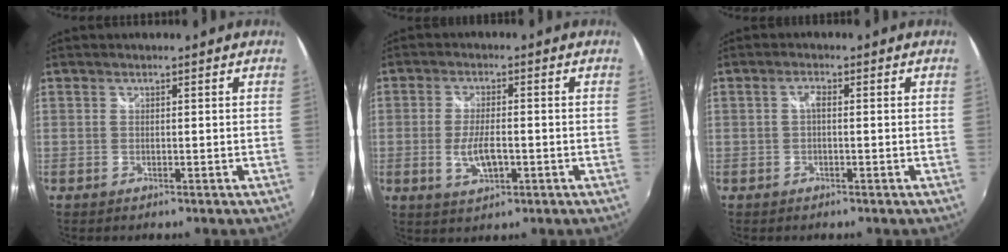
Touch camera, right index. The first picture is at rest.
{"total": 5.9, "force": [-1.5, 2.2, 5.2], "torque": [-0.106, -0.008, -0.024]}
{"total": 1.5, "force": [-0.1, 0.6, 1.4], "torque": [-0.026, 0.006, -0.005]}